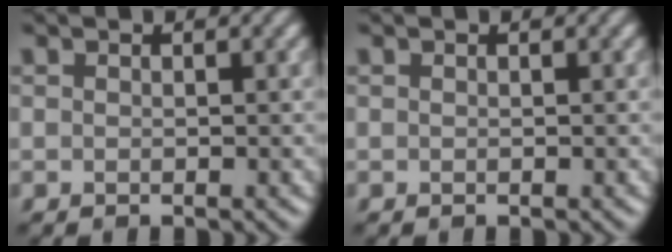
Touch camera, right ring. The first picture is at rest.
{"total": 0.0}